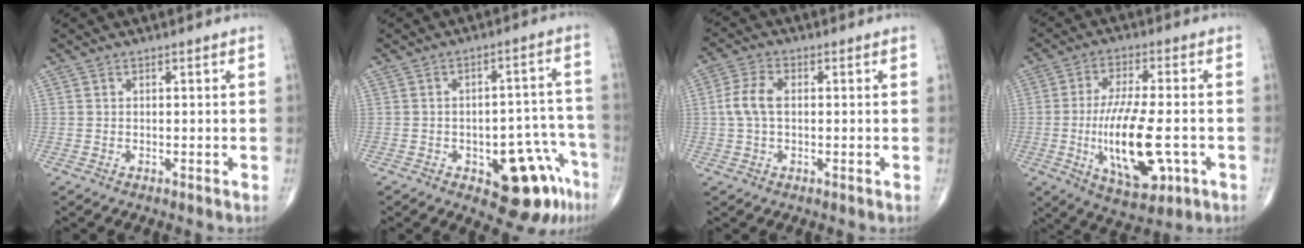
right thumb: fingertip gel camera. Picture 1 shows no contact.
{"total": 13.0, "force": [-6.5, 5.8, 9.7], "torque": [-0.076, 0.048, -0.074]}
{"total": 5.5, "force": [0.2, 3.2, 4.5], "torque": [-0.104, 0.014, -0.001]}
{"total": 15.7, "force": [-3.3, 5.9, 14.2], "torque": [-0.251, -0.002, -0.046]}